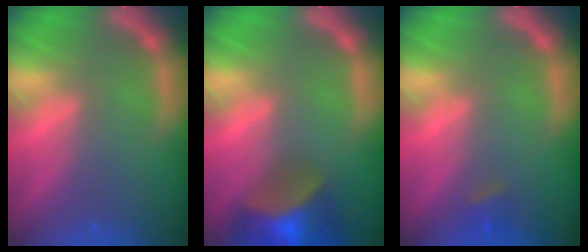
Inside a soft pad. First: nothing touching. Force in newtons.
{"total": 9.0}
{"total": 1.4}